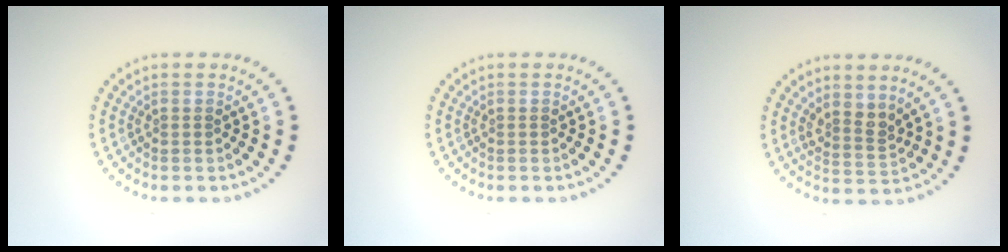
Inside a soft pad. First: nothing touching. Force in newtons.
{"total": 0.0}
{"total": 2.1, "press": 1.6, "slide": 1.4}